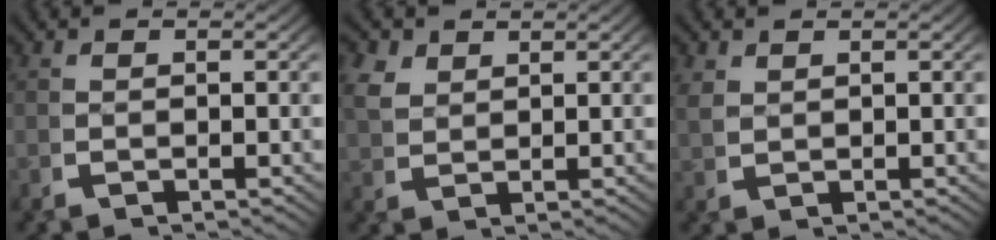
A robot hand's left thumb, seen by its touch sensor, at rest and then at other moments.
{"total": 3.2, "force": [2.2, 1.9, 1.3], "torque": [-0.031, -0.002, 0.050]}
{"total": 1.7, "force": [1.4, 0.8, 0.5], "torque": [-0.013, 0.001, 0.036]}